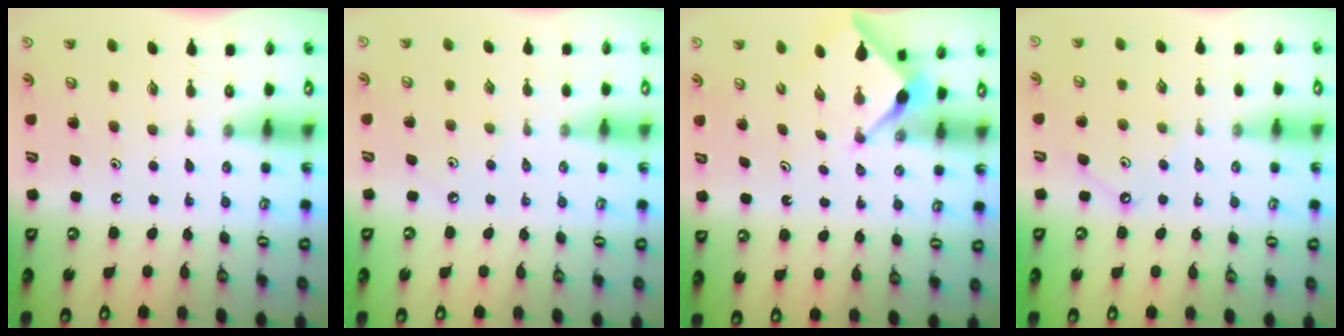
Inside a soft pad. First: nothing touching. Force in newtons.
{"total": 2.4, "press": 2.3, "slide": 0.5}
{"total": 3.1, "press": 3.1, "slide": 0.4}
{"total": 3.7, "press": 3.6, "slide": 0.5}